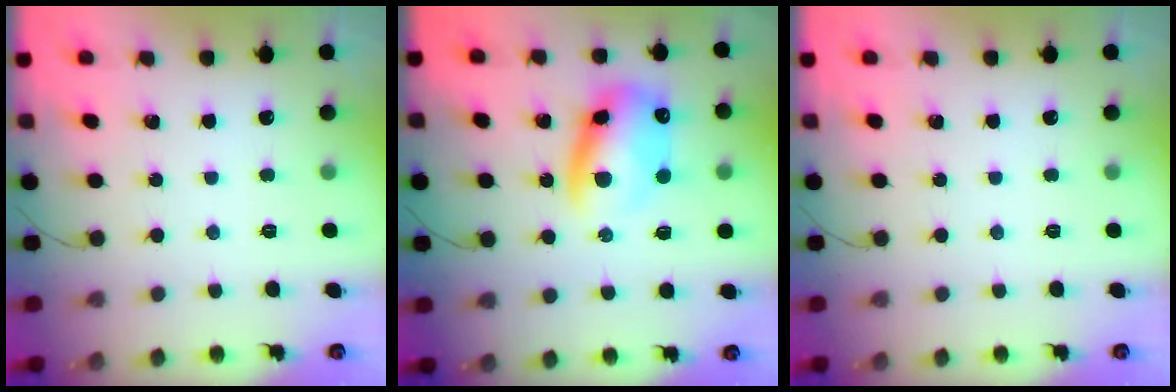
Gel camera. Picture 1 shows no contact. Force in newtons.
{"total": 12.1, "press": 11.7, "slide": 3.0}
{"total": 0.0}